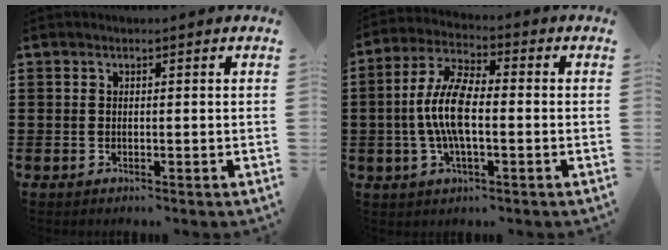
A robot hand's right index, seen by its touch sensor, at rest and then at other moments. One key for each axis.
{"total": 8.9, "fx": -0.9, "fy": 3.0, "fz": 8.3, "tx": -0.188, "ty": -0.010, "tz": -0.024}